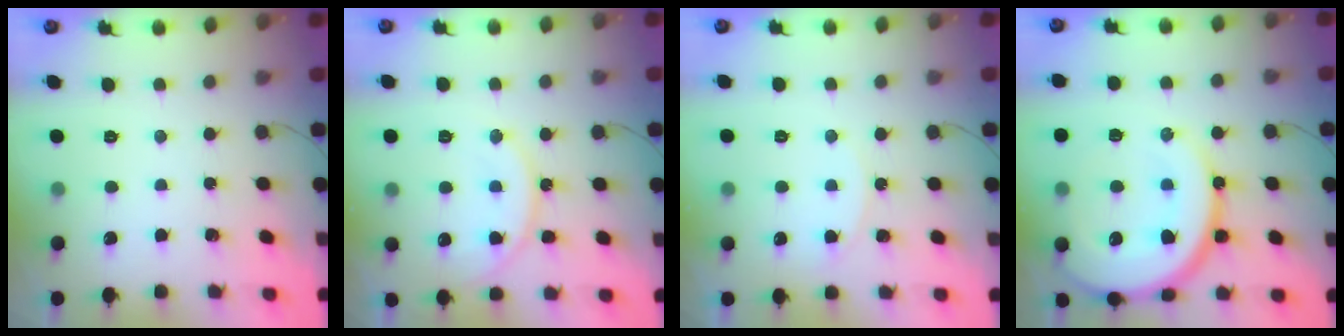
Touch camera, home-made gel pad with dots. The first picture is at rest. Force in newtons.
{"total": 13.5, "press": 13.4, "slide": 1.2}
{"total": 5.3, "press": 5.2, "slide": 0.6}
{"total": 21.6, "press": 21.4, "slide": 2.9}